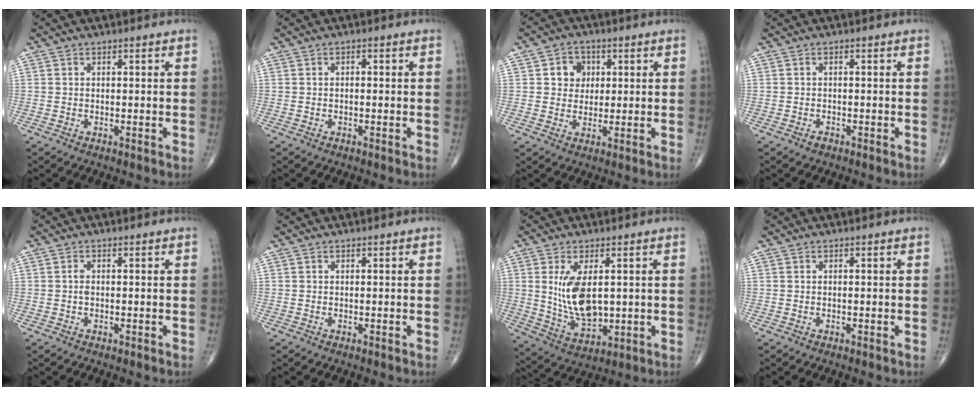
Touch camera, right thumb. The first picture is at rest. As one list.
[{"total": 0.7, "force": [0.0, 0.3, 0.6], "torque": [-0.011, 0.001, 0.001]}, {"total": 5.3, "force": [1.3, 4.6, 2.2], "torque": [-0.005, 0.001, 0.017]}, {"total": 0.9, "force": [-0.7, 0.5, 0.4], "torque": [-0.004, 0.003, -0.012]}, {"total": 1.0, "force": [-0.1, 0.5, 0.8], "torque": [-0.015, 0.001, -0.003]}, {"total": 0.0}, {"total": 11.0, "force": [1.6, 5.7, 9.3], "torque": [-0.163, -0.020, 0.047]}, {"total": 0.0}]